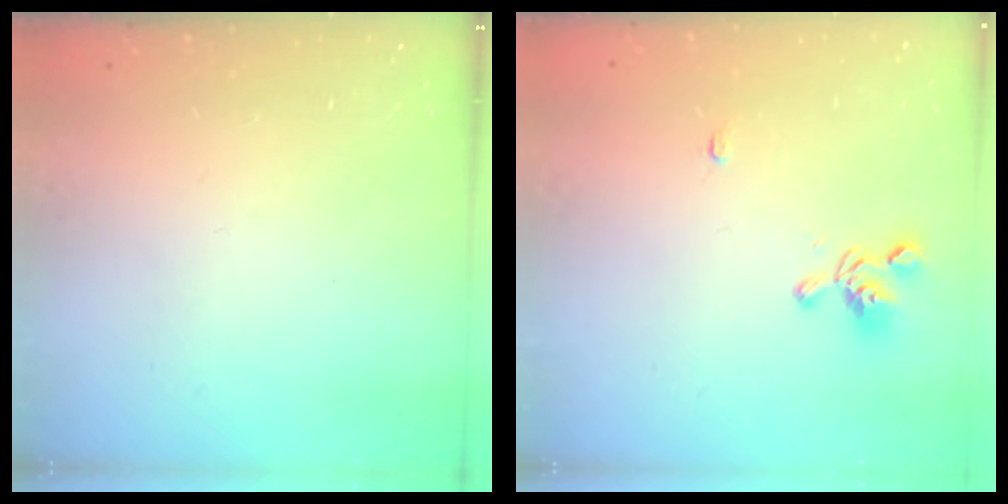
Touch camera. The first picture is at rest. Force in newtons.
{"total": 4.0, "press": 3.9, "slide": 0.8}